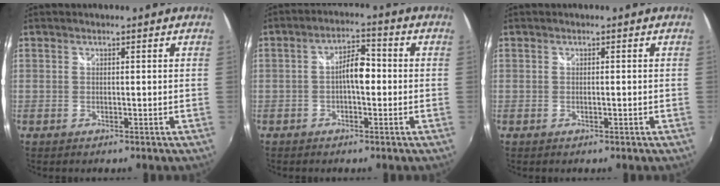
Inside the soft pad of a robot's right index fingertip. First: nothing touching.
{"total": 5.4, "force": [-0.7, 2.3, 4.9], "torque": [-0.086, 0.013, -0.014]}
{"total": 0.9, "force": [-0.2, 0.2, 0.8], "torque": [-0.013, 0.000, -0.005]}